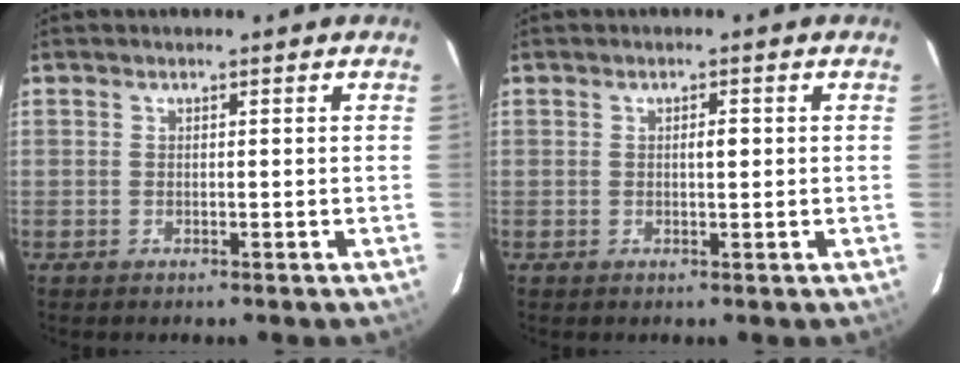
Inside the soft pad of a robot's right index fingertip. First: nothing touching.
{"total": 1.7, "force": [0.1, 0.6, 1.6], "torque": [-0.030, 0.002, 0.001]}